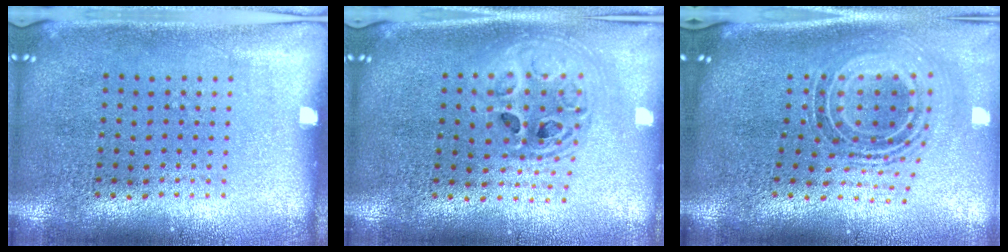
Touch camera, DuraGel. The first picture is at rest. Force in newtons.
{"total": 2.0, "press": 1.6, "slide": 1.2}
{"total": 1.5, "press": 1.2, "slide": 0.9}